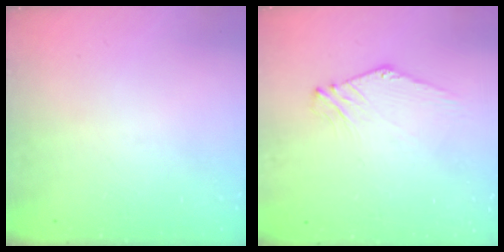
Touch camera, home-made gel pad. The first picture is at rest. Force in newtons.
{"total": 0.6, "press": 0.5, "slide": 0.3}